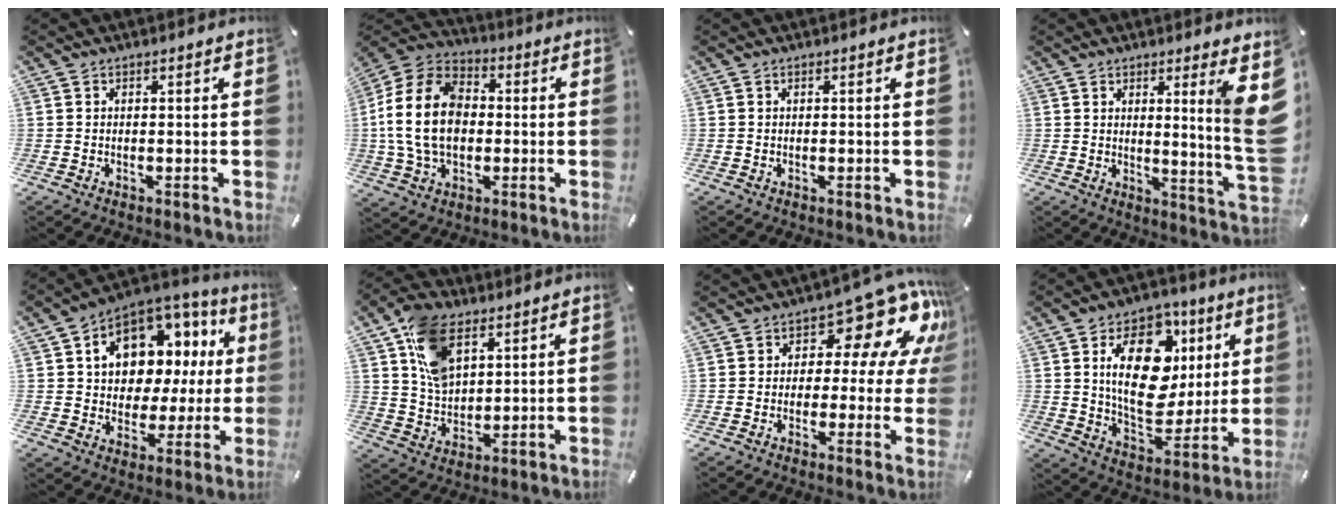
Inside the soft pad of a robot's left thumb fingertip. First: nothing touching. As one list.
[{"total": 16.5, "force": [-1.1, 12.2, 11.0], "torque": [-0.264, 0.019, -0.024]}, {"total": 0.0}, {"total": 10.3, "force": [3.6, -0.5, 9.7], "torque": [-0.140, -0.045, 0.052]}, {"total": 12.2, "force": [4.2, 9.8, 6.0], "torque": [-0.100, -0.035, 0.080]}, {"total": 12.8, "force": [6.0, 8.4, 7.6], "torque": [-0.146, -0.009, 0.114]}, {"total": 14.0, "force": [7.4, 7.5, 9.3], "torque": [-0.125, -0.053, 0.124]}, {"total": 21.3, "force": [6.2, 13.7, 15.1], "torque": [-0.243, -0.016, 0.105]}]